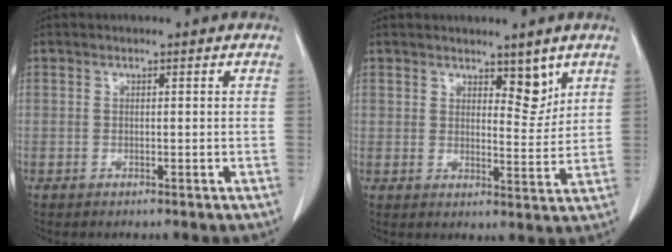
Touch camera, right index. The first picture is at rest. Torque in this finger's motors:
{"motor_torque": [0.04, 0.18, 0.00, 0.00]}